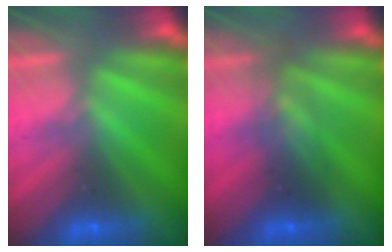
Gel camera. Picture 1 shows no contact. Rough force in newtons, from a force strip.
{"total": 2.9}